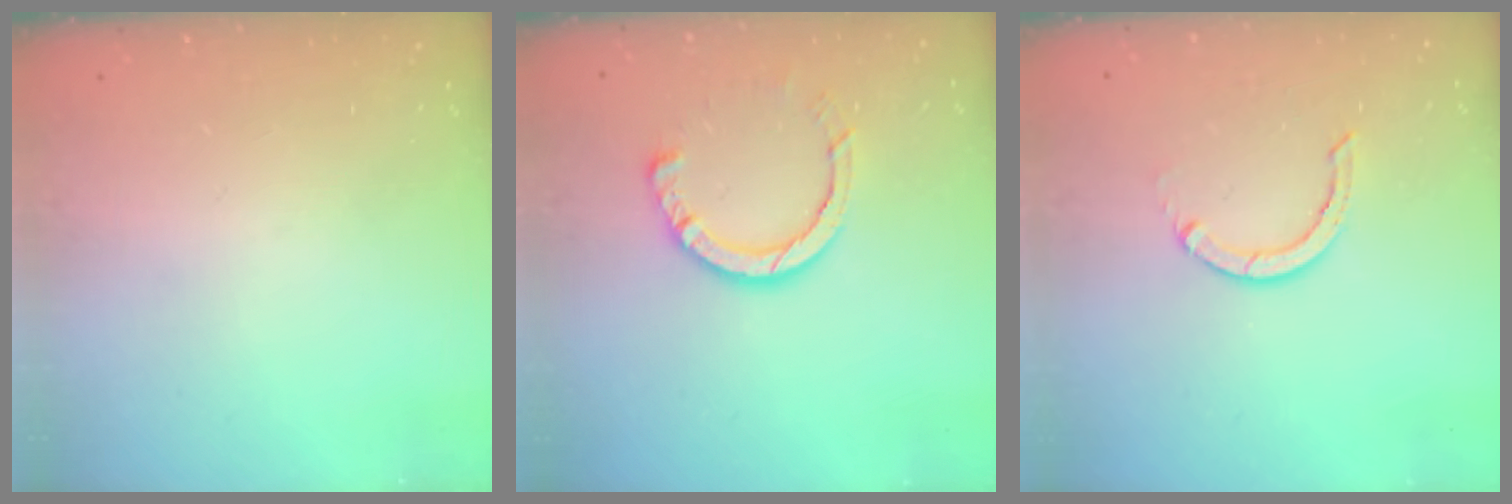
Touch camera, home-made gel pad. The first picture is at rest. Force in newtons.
{"total": 8.0, "press": 8.0, "slide": 0.8}
{"total": 3.4, "press": 3.4, "slide": 0.3}